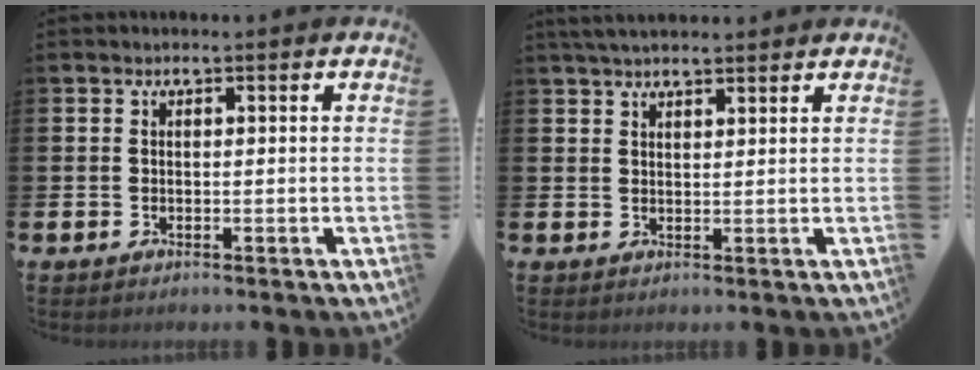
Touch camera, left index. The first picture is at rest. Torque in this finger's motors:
{"motor_torque": [0.80, -1.34, 0.06, 0.13]}